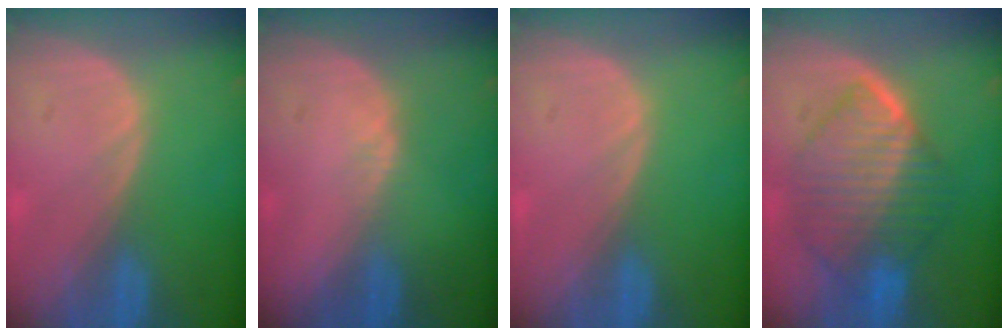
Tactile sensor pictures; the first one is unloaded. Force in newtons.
{"total": 1.0, "press": 0.7, "slide": 0.6}
{"total": 0.0}
{"total": 10.3, "press": 10.2, "slide": 1.0}